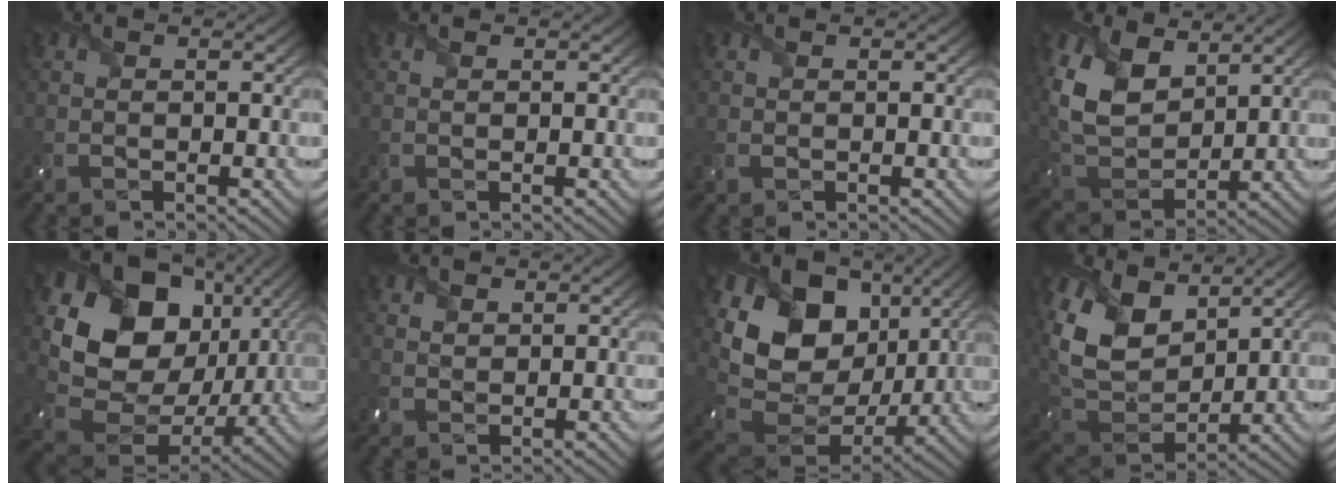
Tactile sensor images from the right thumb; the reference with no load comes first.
{"total": 0.0}
{"total": 1.2, "force": [-0.2, 0.8, 0.8], "torque": [-0.029, -0.003, -0.004]}
{"total": 11.6, "force": [5.0, 7.1, 7.7], "torque": [-0.209, 0.007, 0.097]}
{"total": 18.0, "force": [5.3, 13.9, 10.1], "torque": [-0.236, 0.001, 0.115]}
{"total": 1.8, "force": [1.3, 1.0, 0.6], "torque": [-0.019, -0.002, 0.028]}
{"total": 16.5, "force": [5.7, 12.0, 9.7], "torque": [-0.216, 0.015, 0.111]}
{"total": 14.1, "force": [6.5, 8.9, 8.7], "torque": [-0.236, 0.014, 0.126]}